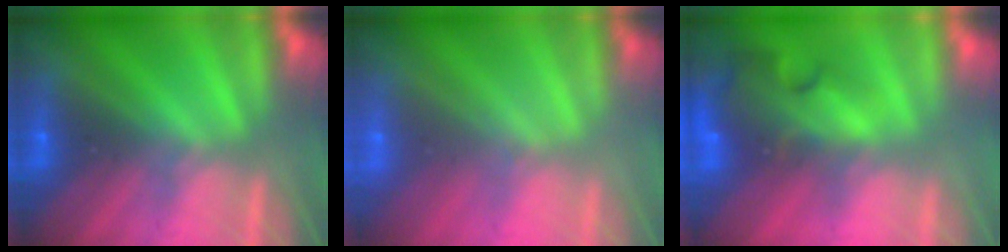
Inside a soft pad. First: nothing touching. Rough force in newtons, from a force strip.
{"total": 1.6}
{"total": 7.7}